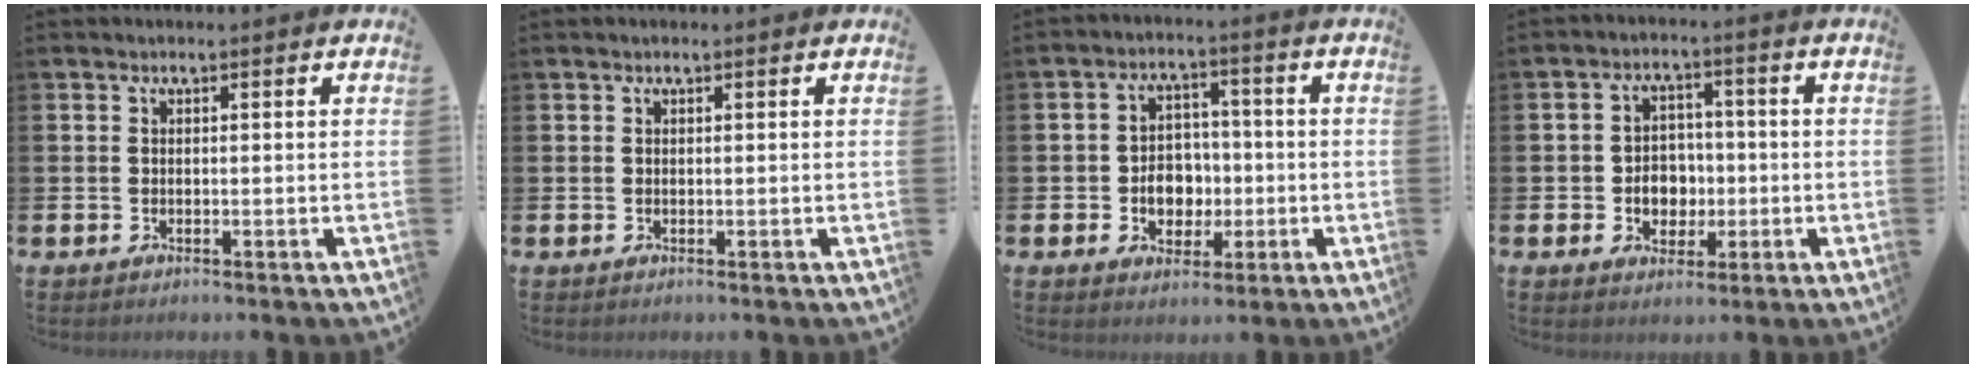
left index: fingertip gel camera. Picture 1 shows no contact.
{"total": 0.5, "force": [0.5, 0.0, 0.2], "torque": [-0.004, 0.000, 0.009]}
{"total": 5.0, "force": [-0.9, 4.3, 2.4], "torque": [-0.039, 0.007, -0.024]}
{"total": 4.2, "force": [-0.6, 3.8, 1.7], "torque": [-0.027, 0.003, -0.021]}